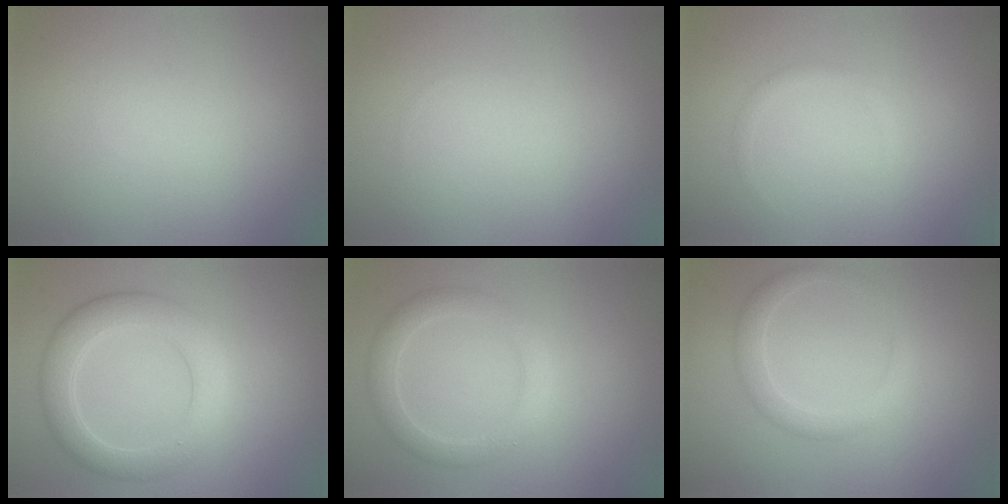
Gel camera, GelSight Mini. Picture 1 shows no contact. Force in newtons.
{"total": 0.0}
{"total": 0.7, "press": 0.7, "slide": 0.1}
{"total": 4.7, "press": 4.7, "slide": 0.5}
{"total": 2.7, "press": 2.7, "slide": 0.1}
{"total": 2.2, "press": 2.2, "slide": 0.2}